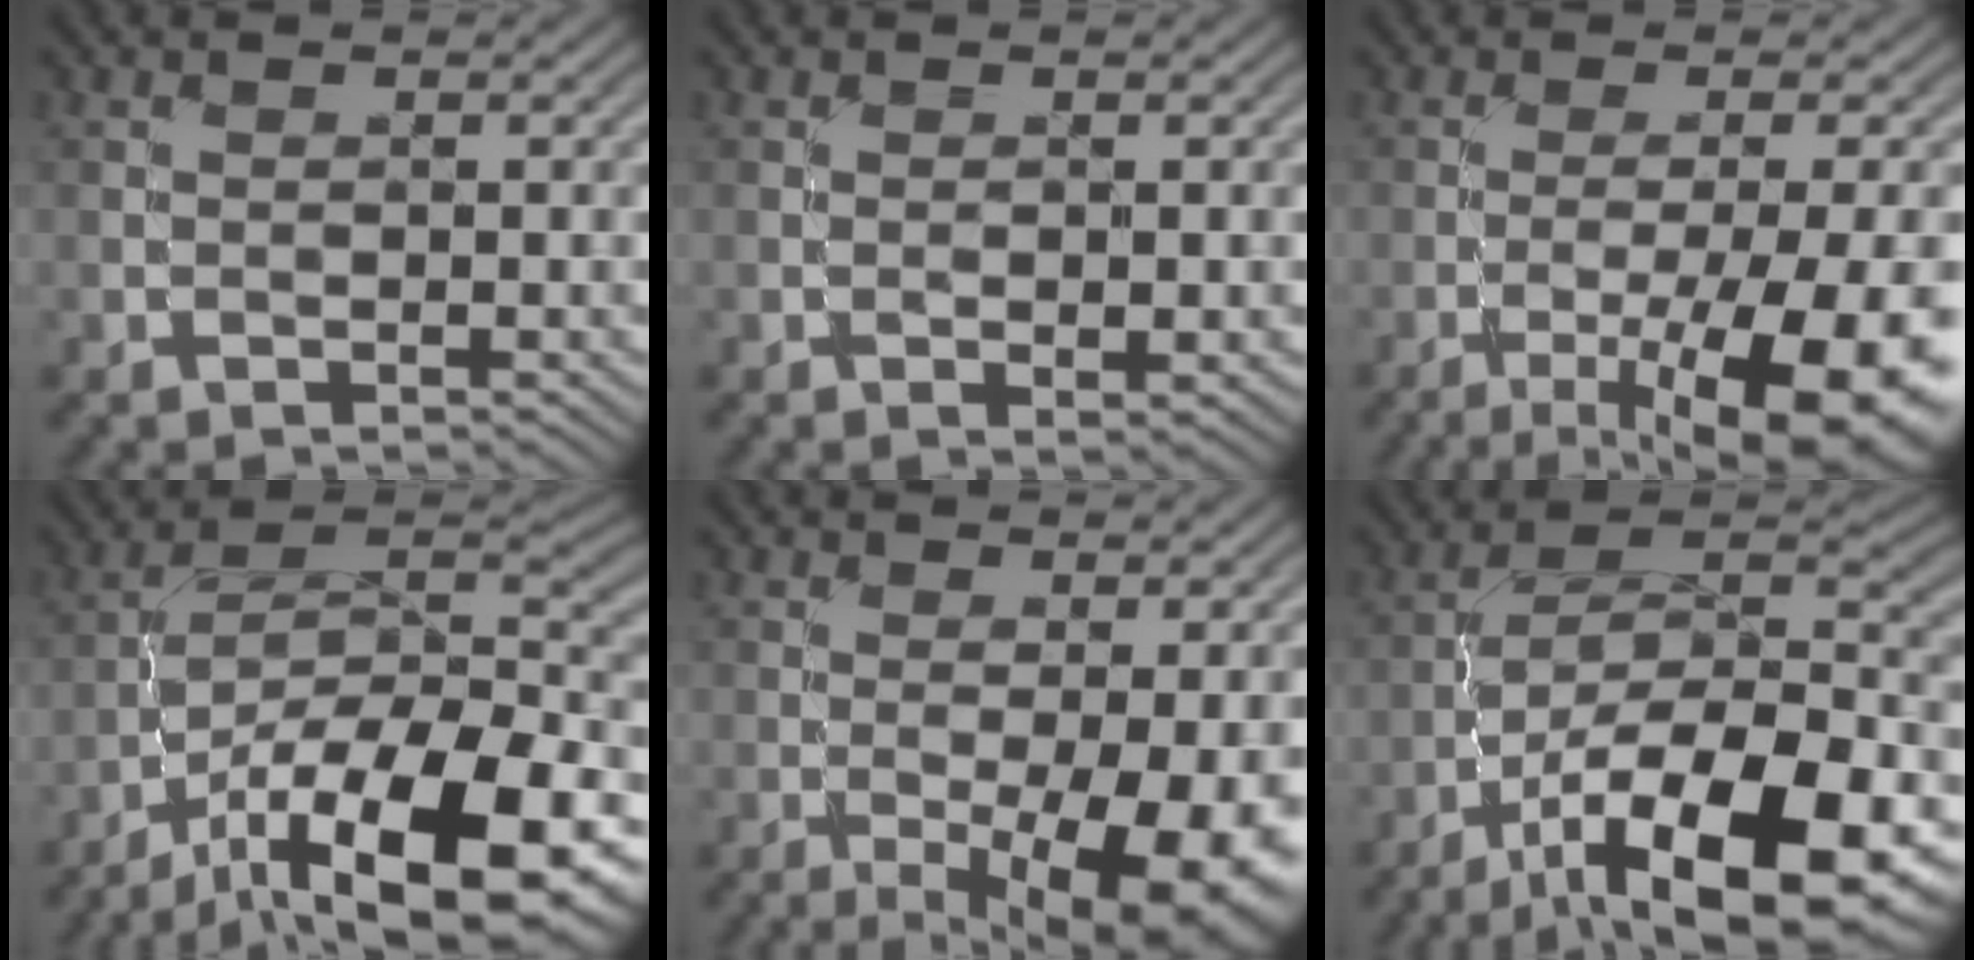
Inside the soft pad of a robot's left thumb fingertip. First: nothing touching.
{"total": 1.7, "force": [-0.3, 0.7, 1.5], "torque": [-0.023, 0.000, -0.004]}
{"total": 14.0, "force": [-6.8, 3.5, 11.7], "torque": [-0.179, -0.012, -0.094]}
{"total": 19.0, "force": [-11.5, 7.1, 13.4], "torque": [-0.213, -0.023, -0.196]}
{"total": 10.0, "force": [-3.0, 3.0, 9.0], "torque": [-0.131, -0.011, -0.033]}
{"total": 18.5, "force": [-10.2, 6.7, 13.9], "torque": [-0.215, -0.007, -0.176]}